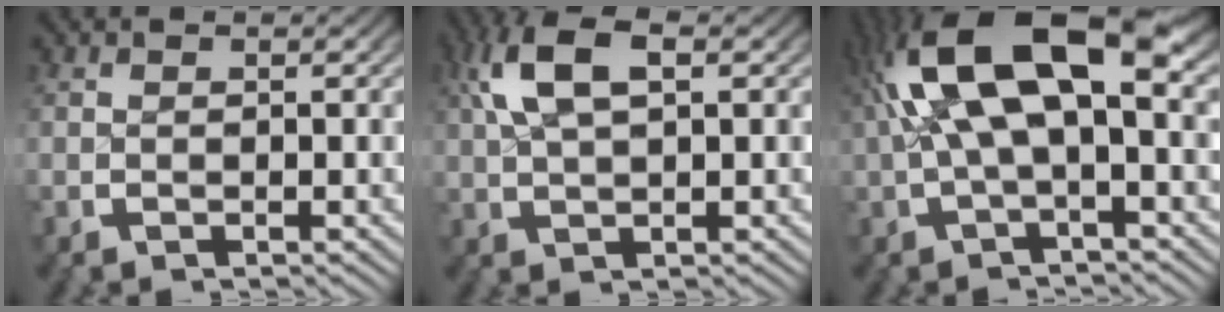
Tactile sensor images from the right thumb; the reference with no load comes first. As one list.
[{"total": 5.5, "force": [2.2, 2.6, 4.3], "torque": [-0.098, 0.003, 0.047]}, {"total": 11.2, "force": [1.8, 5.6, 9.6], "torque": [-0.200, 0.008, 0.031]}]